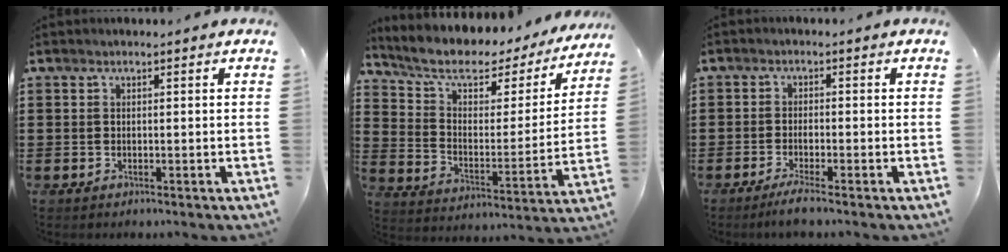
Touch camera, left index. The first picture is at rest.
{"total": 7.2, "force": [5.0, 3.5, 3.9], "torque": [-0.094, -0.031, 0.081]}
{"total": 2.5, "force": [-1.6, -0.1, 1.9], "torque": [-0.031, -0.002, -0.029]}